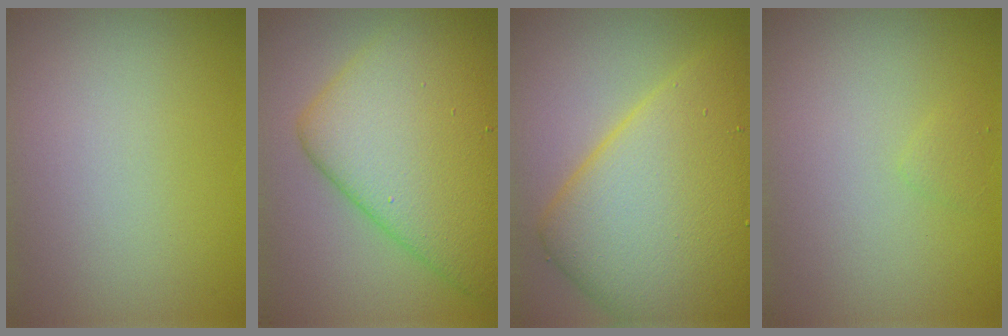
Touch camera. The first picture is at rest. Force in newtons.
{"total": 10.6, "press": 10.6, "slide": 0.3}
{"total": 12.0, "press": 12.0, "slide": 0.2}
{"total": 0.6, "press": 0.6, "slide": 0.1}